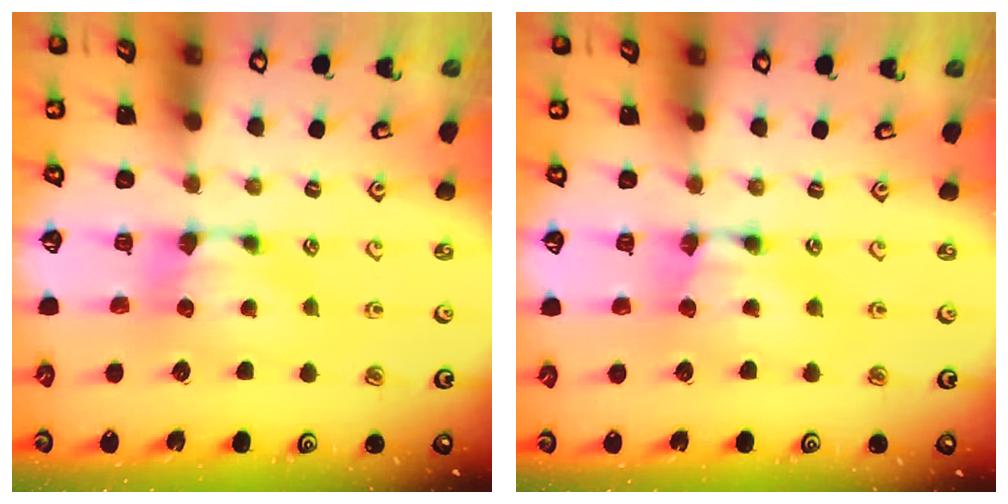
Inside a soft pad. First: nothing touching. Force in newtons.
{"total": 1.6, "press": 1.6, "slide": 0.2}